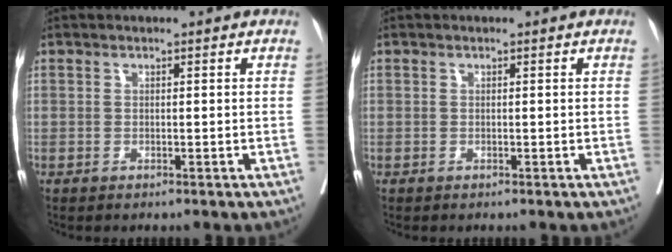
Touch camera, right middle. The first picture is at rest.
{"total": 0.0}